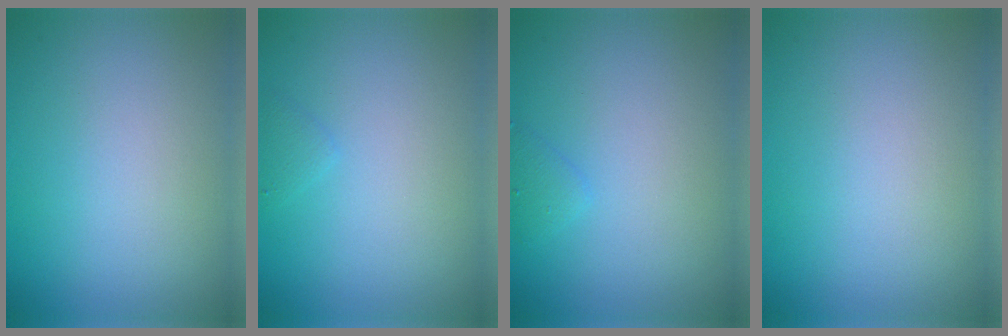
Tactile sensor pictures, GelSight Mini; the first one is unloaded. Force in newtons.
{"total": 0.7, "press": 0.7, "slide": 0.0}
{"total": 0.9, "press": 0.9, "slide": 0.0}
{"total": 0.0}